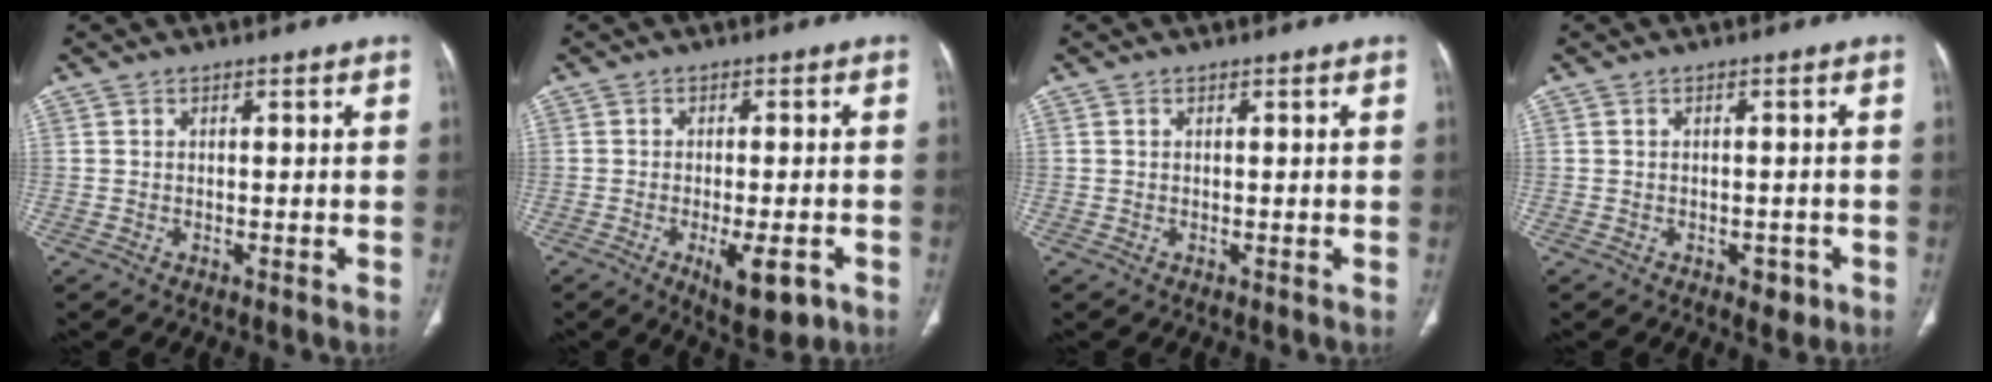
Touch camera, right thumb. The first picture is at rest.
{"total": 7.9, "force": [-3.3, 2.7, 6.6], "torque": [-0.095, -0.003, -0.040]}
{"total": 0.0}
{"total": 2.6, "force": [-1.2, 1.7, 1.6], "torque": [-0.009, 0.004, -0.009]}